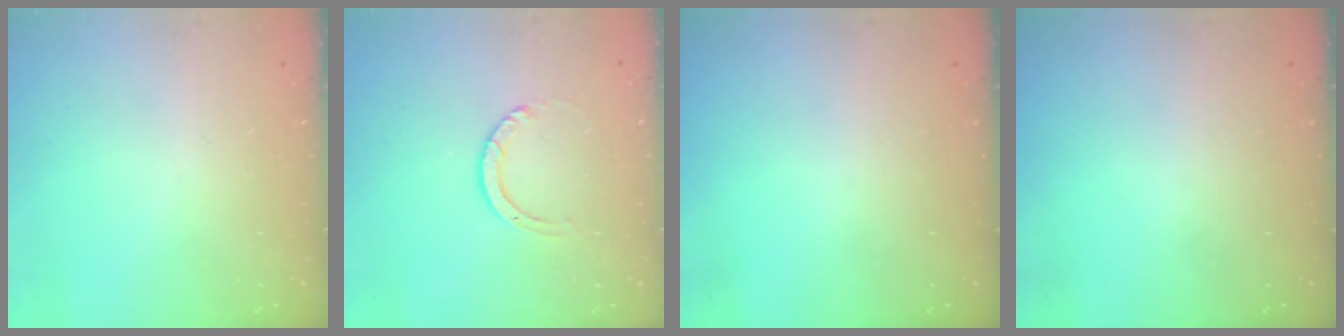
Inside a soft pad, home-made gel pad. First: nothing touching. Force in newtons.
{"total": 3.5, "press": 3.5, "slide": 0.2}
{"total": 0.0}
{"total": 0.0}